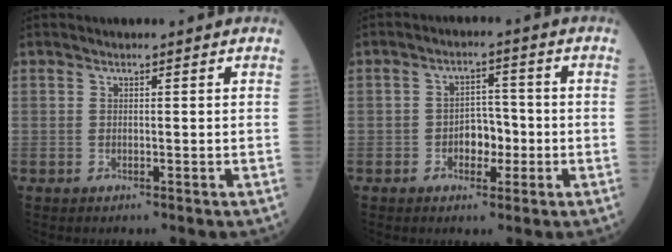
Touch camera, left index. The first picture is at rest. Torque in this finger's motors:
{"motor_torque": [0.10, 0.04, 0.06, 0.02]}